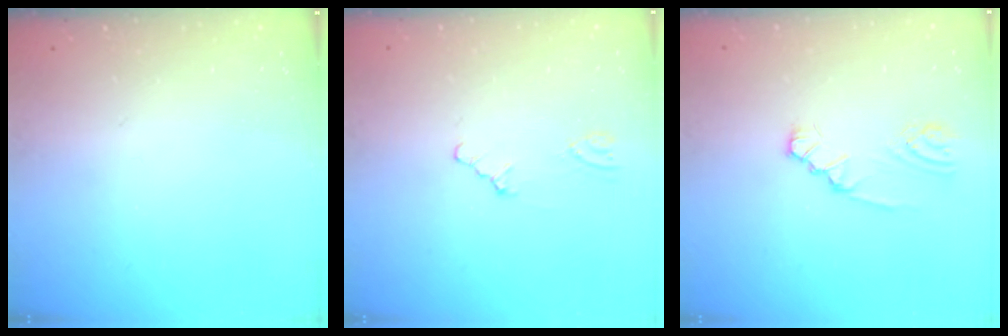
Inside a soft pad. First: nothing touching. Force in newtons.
{"total": 0.0}
{"total": 2.1, "press": 2.1, "slide": 0.3}